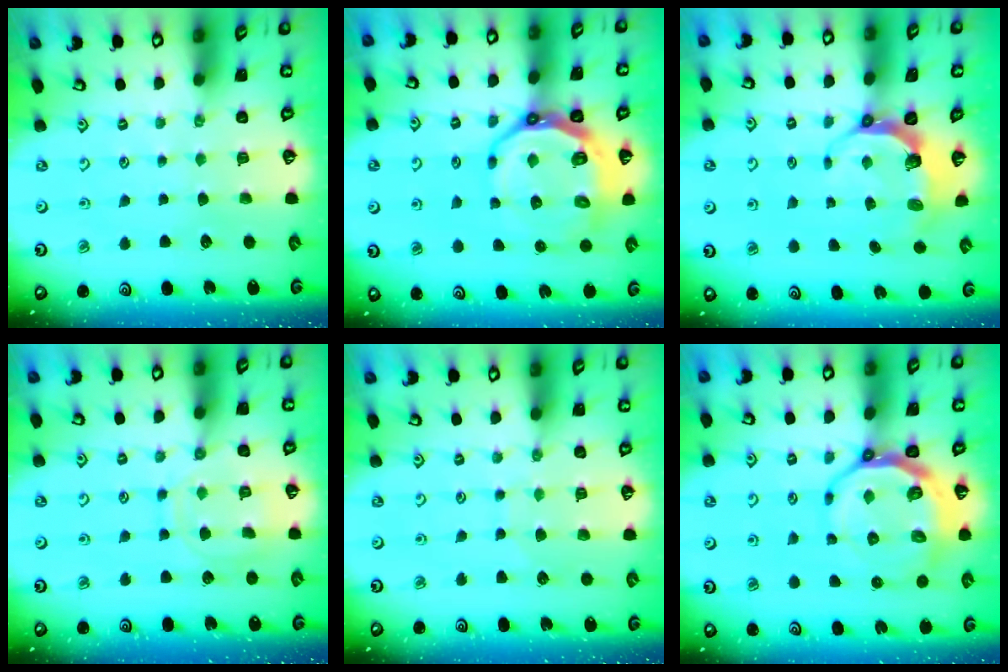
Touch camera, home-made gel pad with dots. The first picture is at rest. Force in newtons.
{"total": 14.4, "press": 13.9, "slide": 3.9}
{"total": 7.4, "press": 6.2, "slide": 4.1}
{"total": 11.8, "press": 11.8, "slide": 0.8}
{"total": 5.6, "press": 5.6, "slide": 0.3}
{"total": 11.4, "press": 10.9, "slide": 3.5}